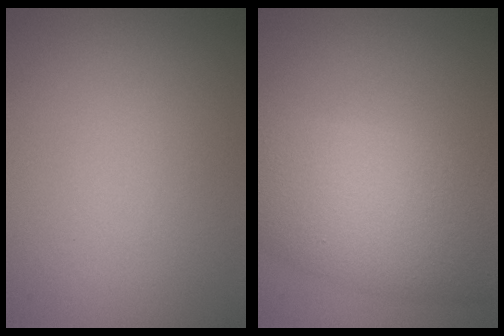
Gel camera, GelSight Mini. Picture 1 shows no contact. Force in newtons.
{"total": 7.8, "press": 7.8, "slide": 0.4}